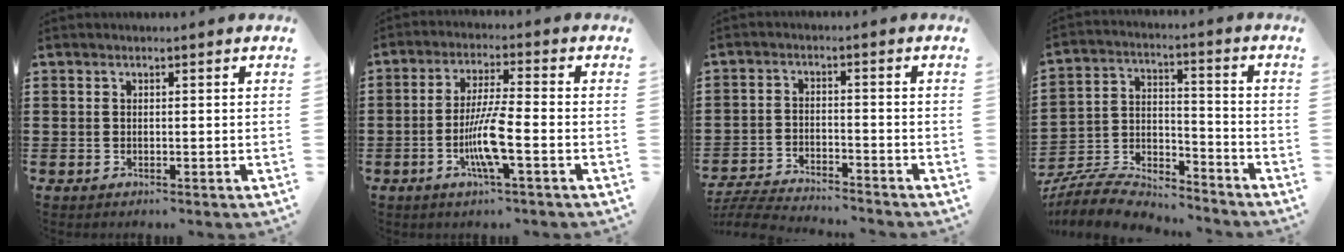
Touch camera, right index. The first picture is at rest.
{"total": 7.3, "force": [-2.4, 0.7, 6.9], "torque": [-0.143, -0.013, -0.051]}
{"total": 5.1, "force": [-5.0, 0.2, 0.7], "torque": [-0.031, -0.003, -0.108]}
{"total": 7.7, "force": [-7.4, 1.5, 1.4], "torque": [-0.041, 0.006, -0.149]}